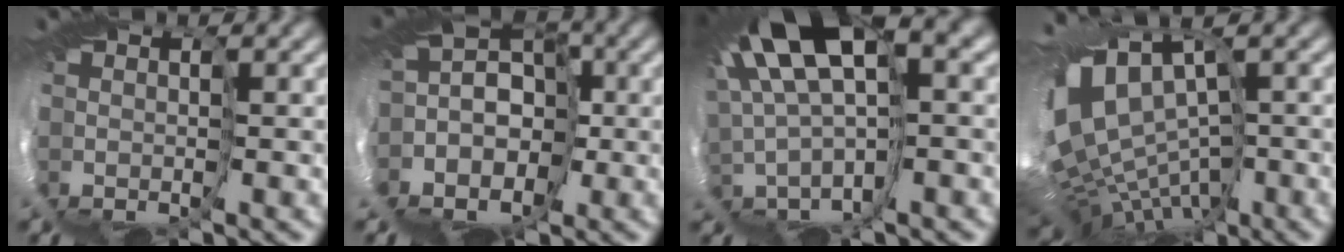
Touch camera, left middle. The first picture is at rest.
{"total": 7.6, "force": [-4.6, 5.4, 2.8], "torque": [-0.072, 0.013, -0.088]}
{"total": 8.8, "force": [3.7, 1.9, 7.7], "torque": [-0.193, 0.011, 0.088]}
{"total": 9.5, "force": [-2.5, 4.4, 8.1], "torque": [-0.177, 0.023, -0.001]}